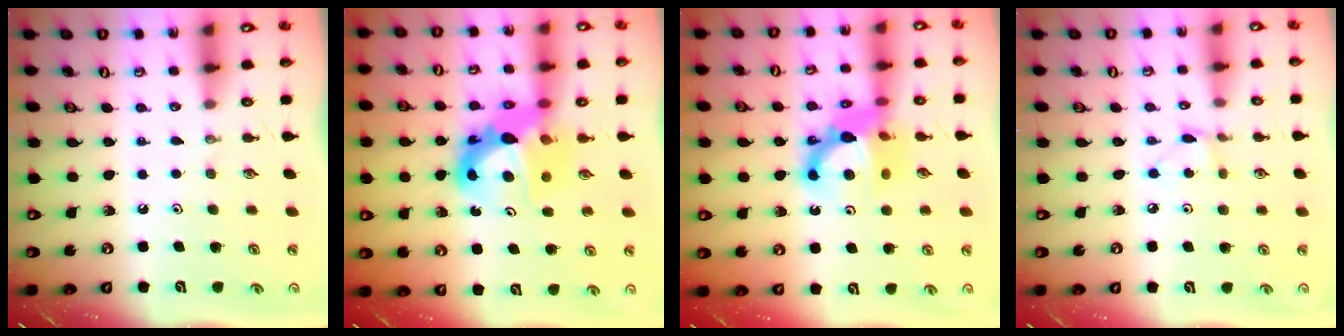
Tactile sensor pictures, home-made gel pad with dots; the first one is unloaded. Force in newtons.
{"total": 12.7, "press": 12.6, "slide": 1.2}
{"total": 11.7, "press": 11.6, "slide": 1.7}
{"total": 4.4, "press": 4.3, "slide": 0.4}